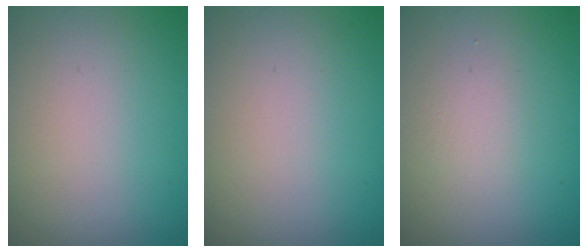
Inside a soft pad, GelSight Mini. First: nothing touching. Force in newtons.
{"total": 0.0}
{"total": 1.3, "press": 1.3, "slide": 0.1}